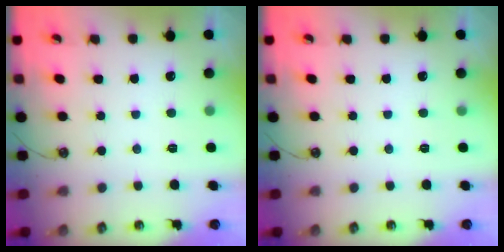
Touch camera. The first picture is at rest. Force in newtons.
{"total": 0.0}